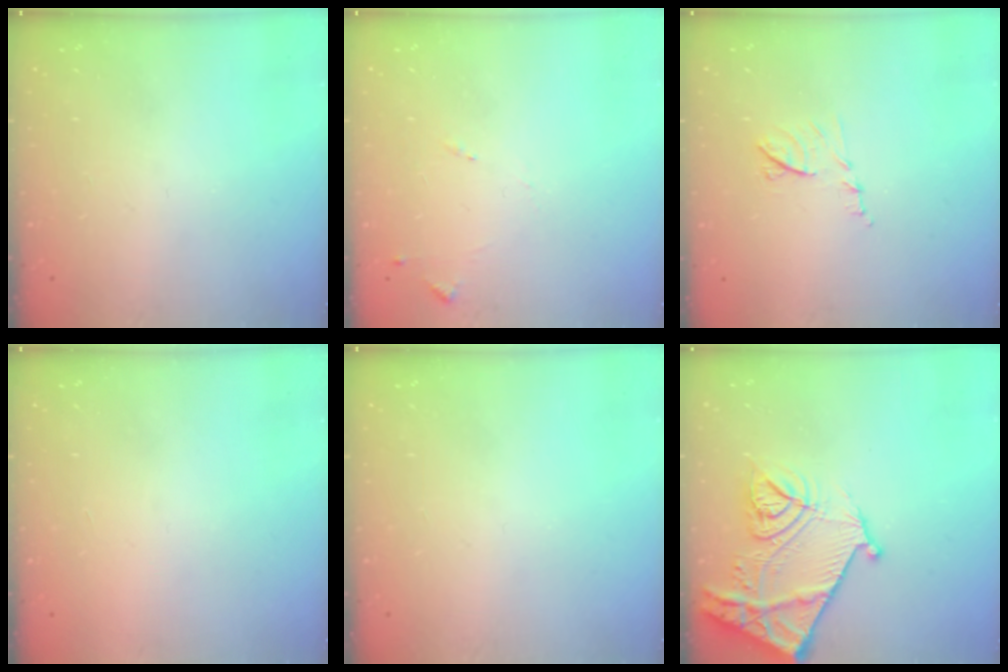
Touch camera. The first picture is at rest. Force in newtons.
{"total": 6.7, "press": 6.6, "slide": 0.6}
{"total": 7.4, "press": 7.4, "slide": 0.4}
{"total": 1.5, "press": 1.5, "slide": 0.1}
{"total": 0.0}
{"total": 18.3, "press": 18.2, "slide": 2.0}